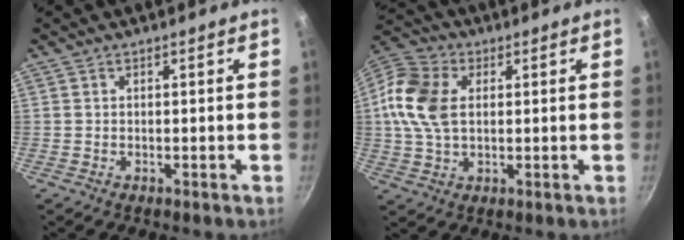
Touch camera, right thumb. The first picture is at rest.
{"total": 12.4, "force": [1.8, 8.3, 9.0], "torque": [-0.165, 0.013, 0.020]}